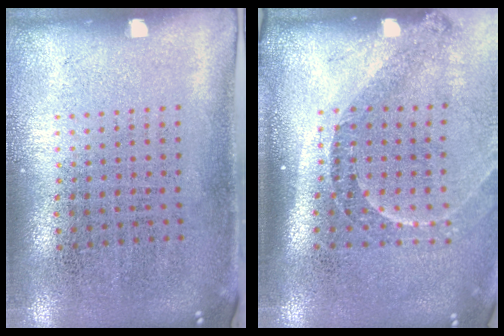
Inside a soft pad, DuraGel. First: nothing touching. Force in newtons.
{"total": 1.6, "press": 1.3, "slide": 0.9}